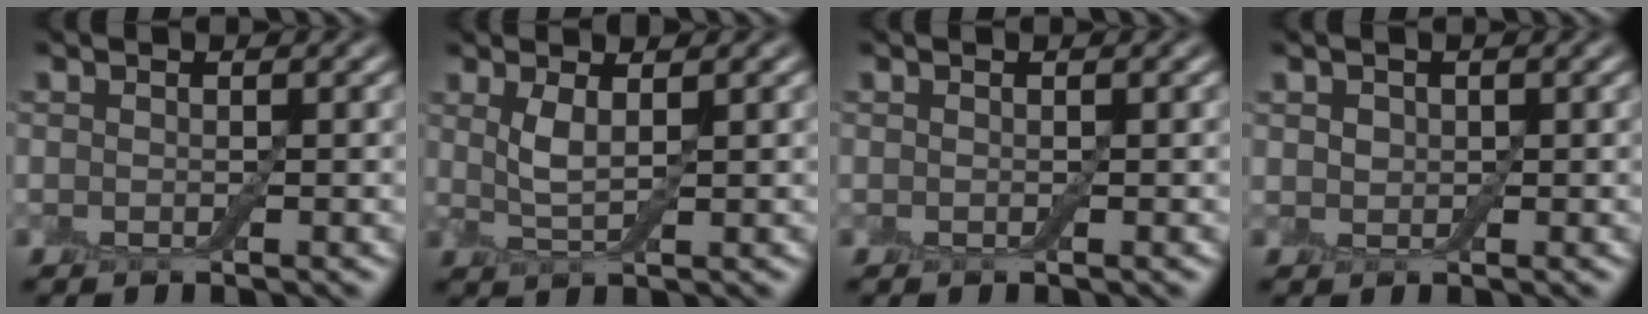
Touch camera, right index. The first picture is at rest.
{"total": 2.2, "force": [1.0, 0.4, 1.9], "torque": [-0.044, -0.003, 0.023]}
{"total": 0.0}
{"total": 0.9, "force": [0.4, 0.8, 0.3], "torque": [-0.006, 0.002, 0.004]}